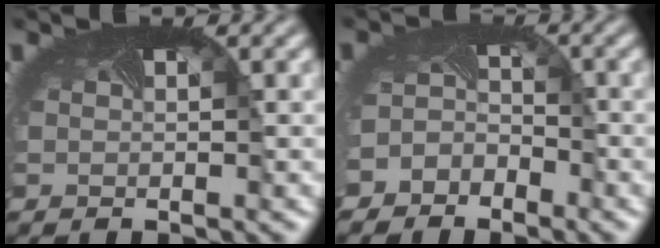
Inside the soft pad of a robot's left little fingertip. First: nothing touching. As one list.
[{"total": 3.2, "force": [-2.6, 1.6, -0.9], "torque": [0.011, -0.001, -0.051]}]